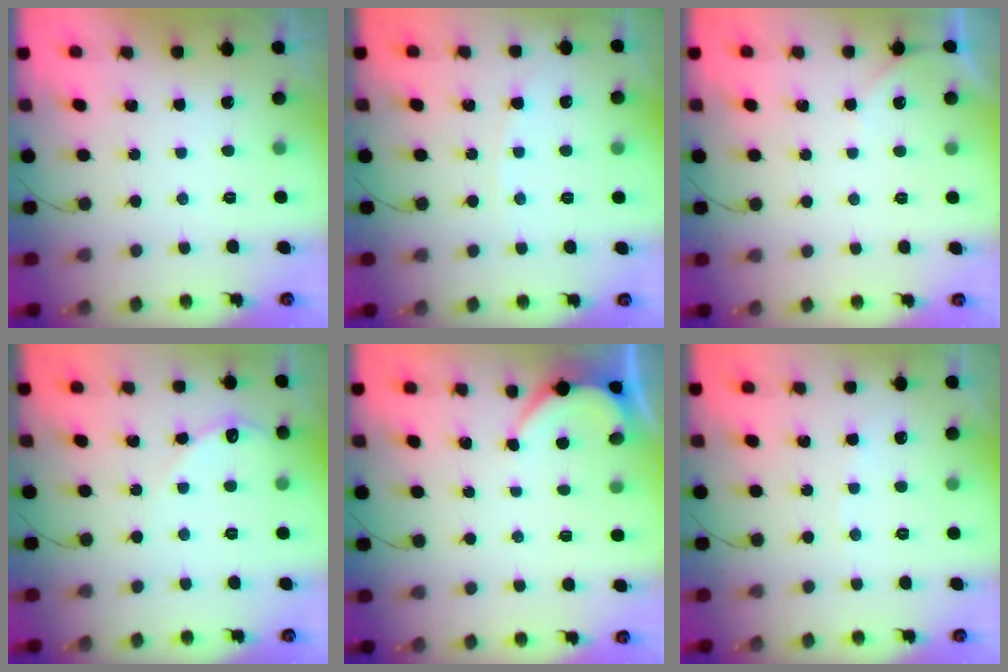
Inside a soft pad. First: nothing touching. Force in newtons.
{"total": 3.2, "press": 3.1, "slide": 0.5}
{"total": 3.1, "press": 3.1, "slide": 0.3}
{"total": 4.8, "press": 4.8, "slide": 0.5}
{"total": 2.5, "press": 2.5, "slide": 0.3}
{"total": 2.6, "press": 2.6, "slide": 0.3}